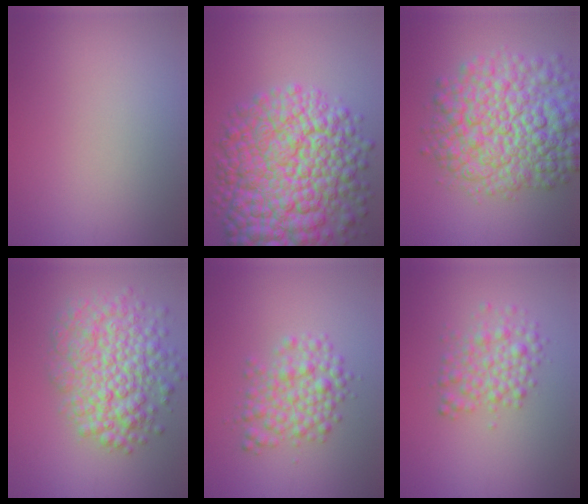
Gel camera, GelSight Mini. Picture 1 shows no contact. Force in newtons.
{"total": 14.7, "press": 14.7, "slide": 0.5}
{"total": 10.9, "press": 10.9, "slide": 0.3}
{"total": 7.3, "press": 7.3, "slide": 0.3}
{"total": 4.0, "press": 4.0, "slide": 0.1}
{"total": 3.3, "press": 3.3, "slide": 0.0}